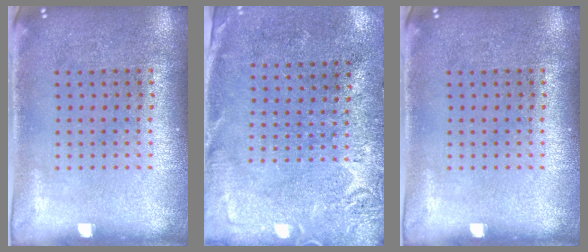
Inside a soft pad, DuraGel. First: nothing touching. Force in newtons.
{"total": 2.7, "press": 2.4, "slide": 1.2}
{"total": 0.0}